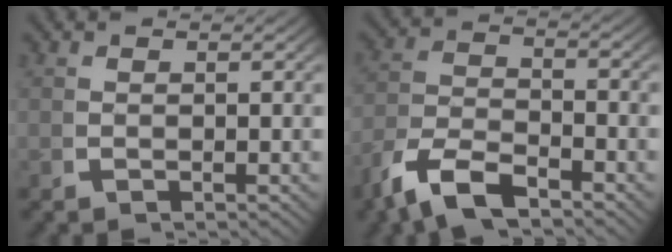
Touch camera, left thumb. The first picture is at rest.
{"total": 5.9, "force": [-3.6, 3.2, 3.4], "torque": [-0.073, -0.013, -0.064]}